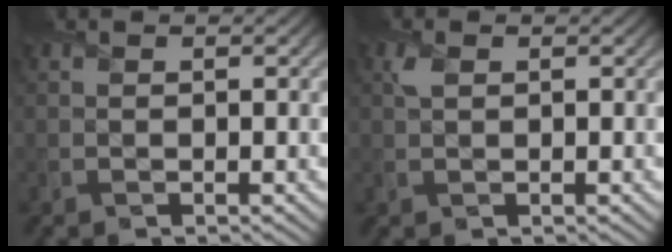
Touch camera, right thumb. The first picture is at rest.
{"total": 1.1, "force": [0.6, 0.5, 0.8], "torque": [-0.023, 0.003, 0.010]}